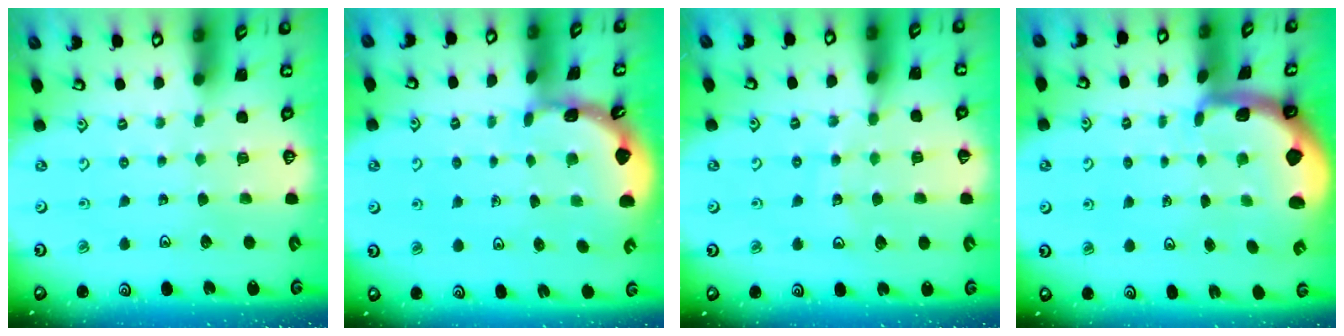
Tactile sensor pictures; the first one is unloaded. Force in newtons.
{"total": 1.8, "press": 1.8, "slide": 0.2}
{"total": 10.9, "press": 10.6, "slide": 2.4}
{"total": 1.9, "press": 1.8, "slide": 0.5}